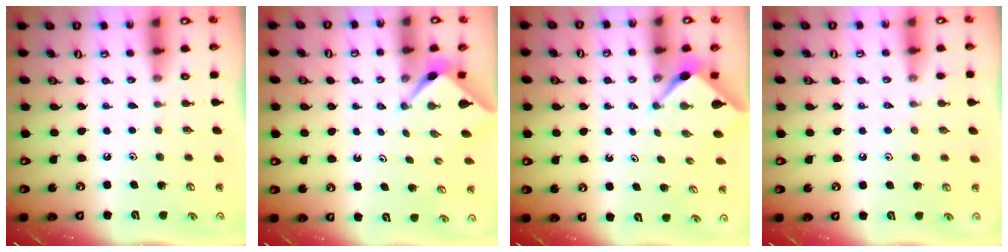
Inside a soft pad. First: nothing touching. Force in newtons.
{"total": 2.3, "press": 2.3, "slide": 0.2}
{"total": 2.1, "press": 2.1, "slide": 0.3}
{"total": 4.3, "press": 4.3, "slide": 0.6}